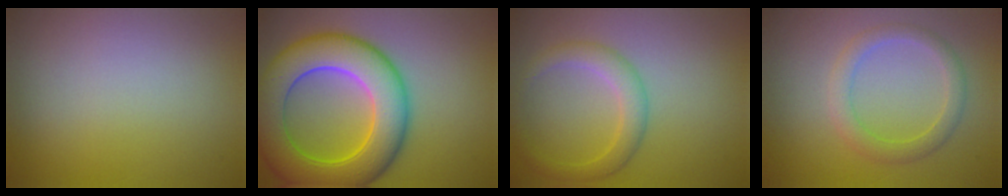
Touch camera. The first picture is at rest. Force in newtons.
{"total": 10.1, "press": 10.1, "slide": 0.1}
{"total": 2.6, "press": 2.6, "slide": 0.1}
{"total": 2.5, "press": 2.5, "slide": 0.1}